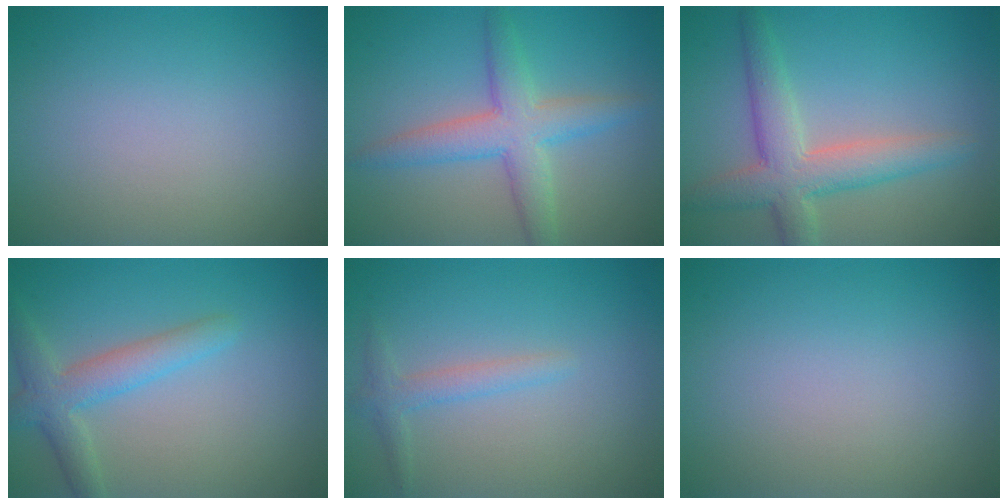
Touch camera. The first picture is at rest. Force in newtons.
{"total": 4.9, "press": 4.9, "slide": 0.1}
{"total": 5.2, "press": 5.2, "slide": 0.3}
{"total": 3.6, "press": 3.6, "slide": 0.0}
{"total": 1.7, "press": 1.7, "slide": 0.1}
{"total": 0.0}